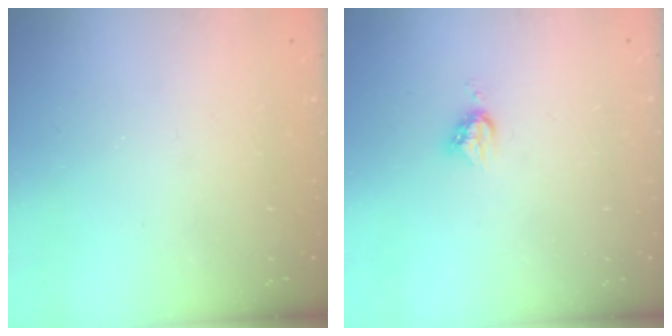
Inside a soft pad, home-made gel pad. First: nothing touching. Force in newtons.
{"total": 5.1, "press": 5.1, "slide": 0.0}